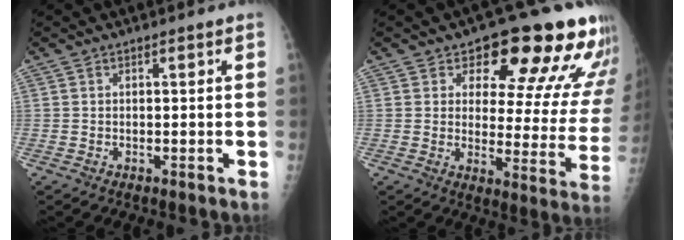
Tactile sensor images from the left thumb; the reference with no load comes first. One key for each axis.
{"total": 18.5, "fx": 12.7, "fy": 7.7, "fz": 11.1, "tx": -0.085, "ty": -0.077, "tz": 0.150}